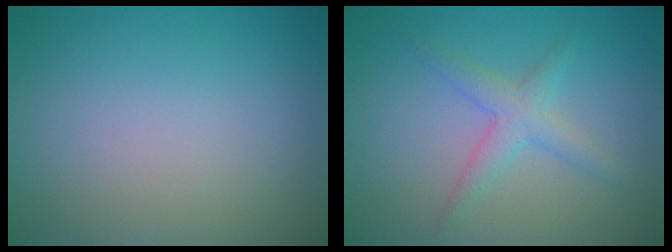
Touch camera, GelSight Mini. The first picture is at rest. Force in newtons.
{"total": 2.4, "press": 2.4, "slide": 0.1}